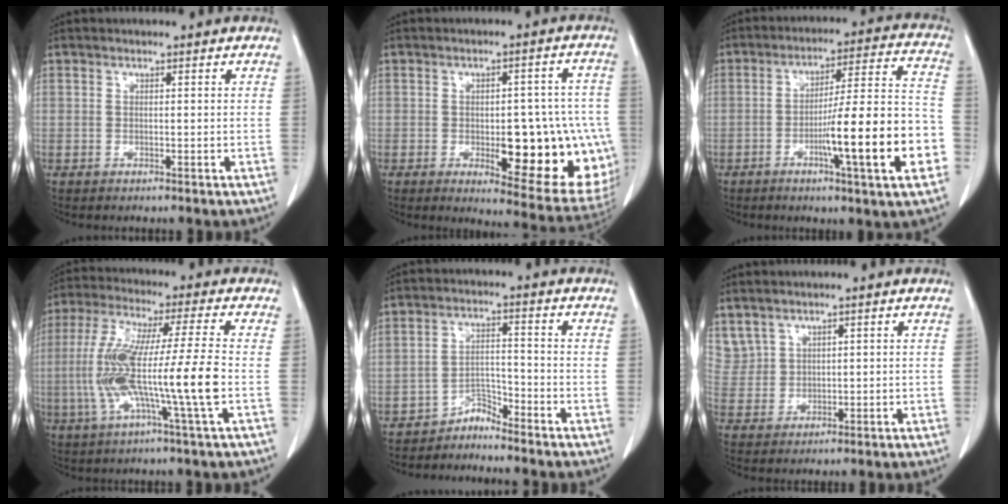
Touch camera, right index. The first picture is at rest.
{"total": 17.9, "force": [-3.7, 6.1, 16.4], "torque": [-0.125, 0.019, -0.021]}
{"total": 16.8, "force": [-5.4, 0.4, 15.9], "torque": [-0.229, 0.007, -0.081]}
{"total": 14.9, "force": [-2.5, -0.9, 14.7], "torque": [-0.290, -0.004, -0.053]}
{"total": 3.1, "force": [-3.0, 0.4, -0.3], "torque": [0.016, -0.001, -0.053]}
{"total": 5.1, "force": [3.6, 3.6, 0.9], "torque": [-0.025, 0.014, 0.087]}